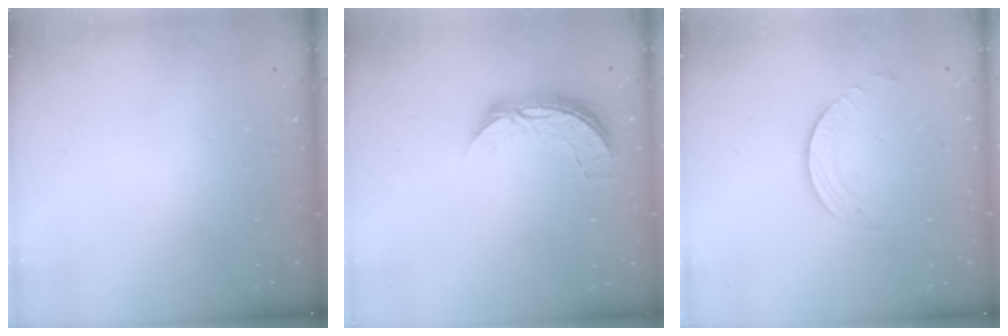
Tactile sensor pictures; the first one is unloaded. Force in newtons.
{"total": 7.2, "press": 7.2, "slide": 0.6}
{"total": 1.9, "press": 1.9, "slide": 0.2}